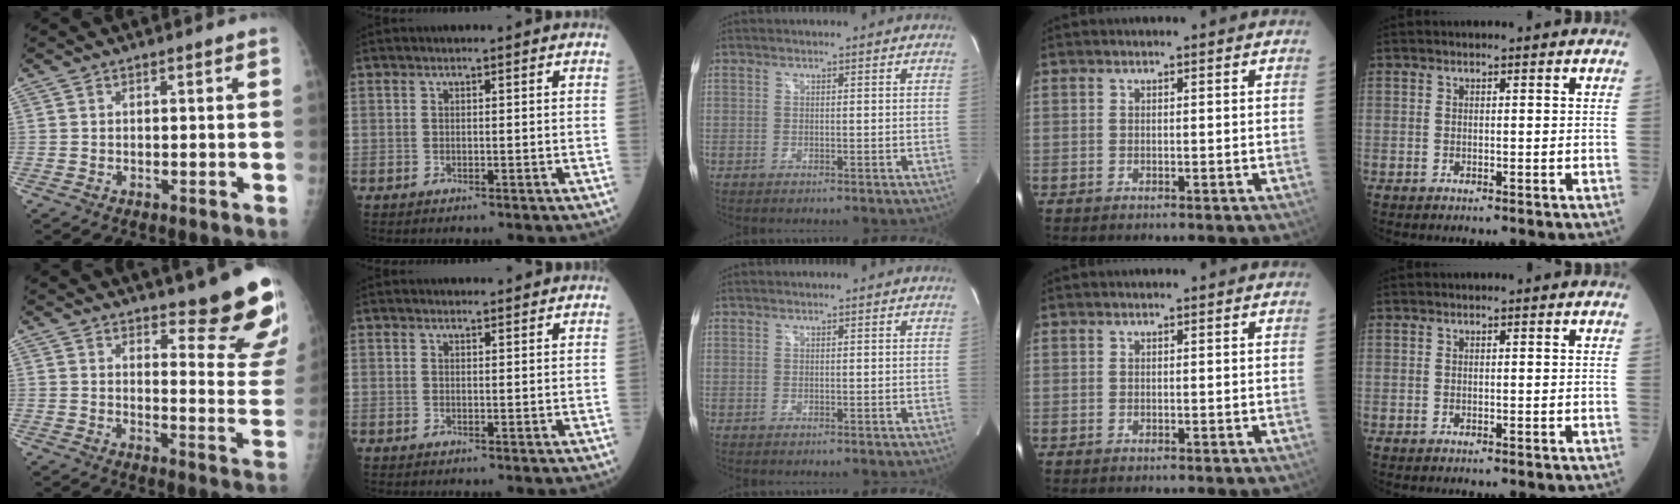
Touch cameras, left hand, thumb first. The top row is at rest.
{"thumb": {"total": 15.1, "force": [11.6, 3.5, 9.0], "torque": [-0.072, -0.095, 0.140]}, "index": {"total": 2.2, "force": [2.1, 0.5, 0.2], "torque": [-0.005, 0.006, 0.027]}}